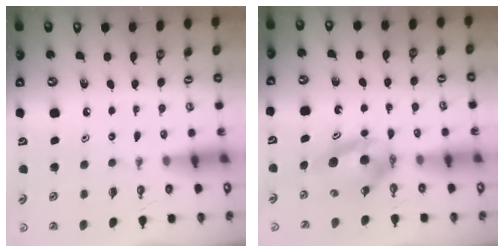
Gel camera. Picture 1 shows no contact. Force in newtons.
{"total": 5.9, "press": 5.6, "slide": 1.8}